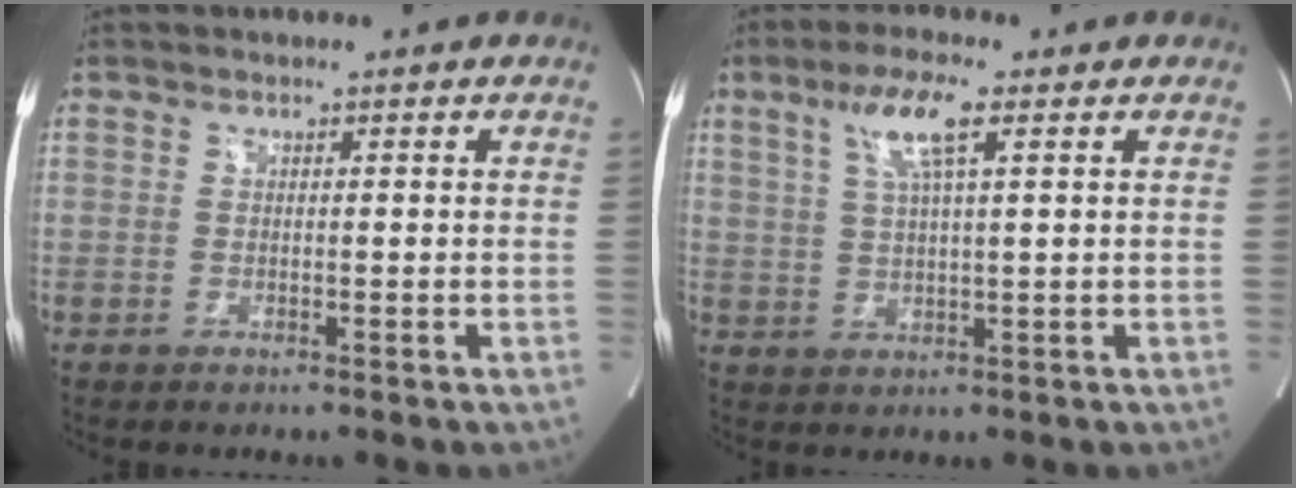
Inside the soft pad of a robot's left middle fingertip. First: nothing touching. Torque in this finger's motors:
{"motor_torque": [0.83, -0.34, 0.15, 0.07]}